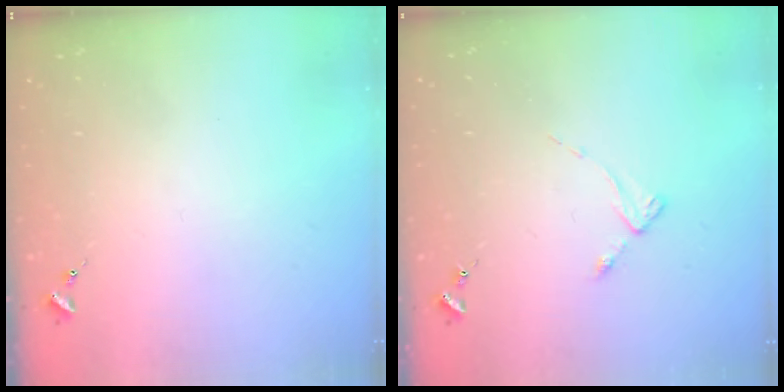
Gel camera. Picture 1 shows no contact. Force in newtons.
{"total": 2.8, "press": 2.8, "slide": 0.3}